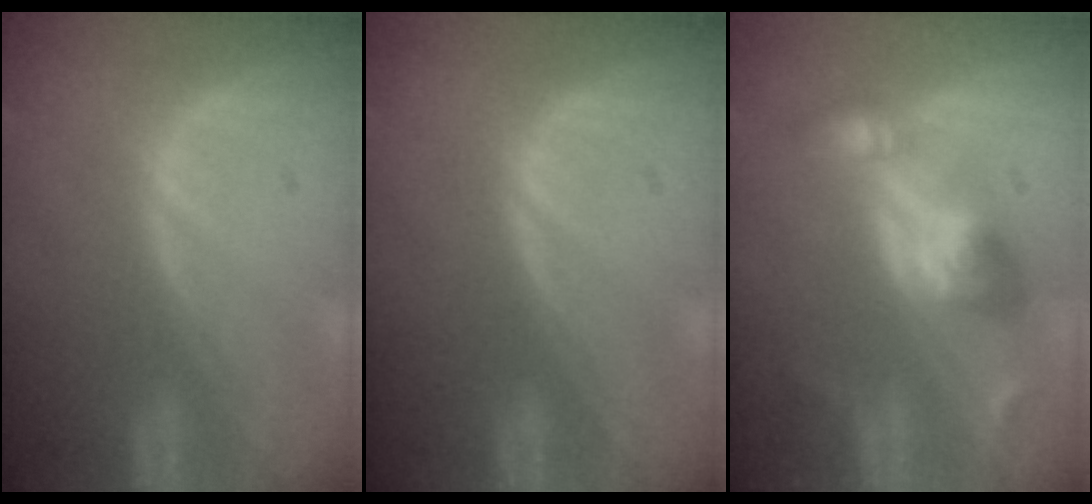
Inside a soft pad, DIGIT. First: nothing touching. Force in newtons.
{"total": 0.0}
{"total": 5.9, "press": 5.9, "slide": 0.1}